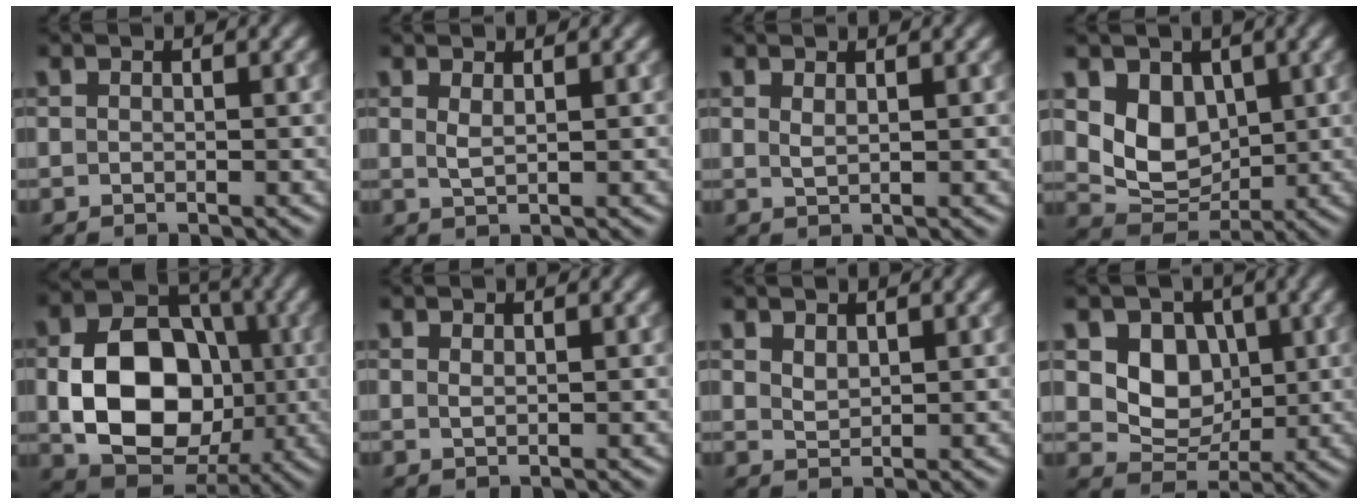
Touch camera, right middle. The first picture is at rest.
{"total": 1.1, "force": [0.6, 0.3, 0.8], "torque": [-0.021, -0.001, 0.014]}
{"total": 0.8, "force": [0.6, 0.2, 0.5], "torque": [-0.013, 0.000, 0.013]}
{"total": 5.2, "force": [1.4, 4.0, 3.1], "torque": [-0.058, -0.015, 0.027]}
{"total": 10.8, "force": [-1.2, 7.9, 7.2], "torque": [-0.128, 0.005, -0.017]}
{"total": 0.5, "force": [0.4, 0.1, 0.4], "torque": [-0.008, 0.000, 0.008]}
{"total": 1.3, "force": [0.9, 0.7, 0.7], "torque": [-0.016, -0.001, 0.024]}
{"total": 5.3, "force": [1.1, 4.2, 3.0], "torque": [-0.051, -0.007, 0.013]}